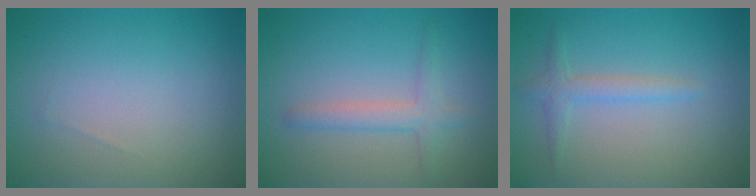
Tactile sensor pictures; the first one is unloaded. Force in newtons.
{"total": 2.4, "press": 2.4, "slide": 0.0}
{"total": 1.8, "press": 1.8, "slide": 0.1}